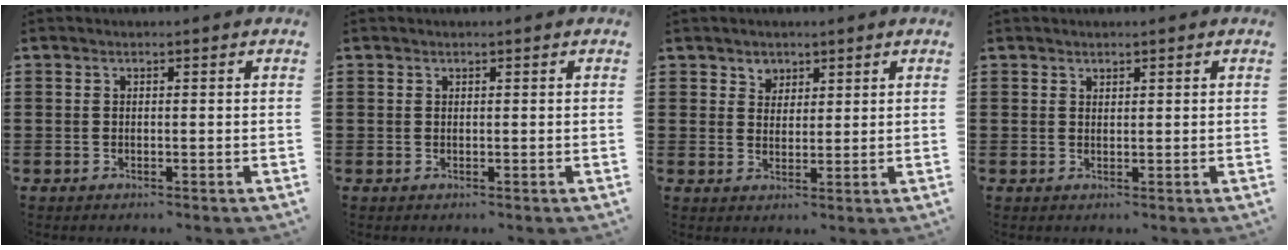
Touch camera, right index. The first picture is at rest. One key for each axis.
{"total": 0.0}
{"total": 2.8, "fx": 1.9, "fy": 2.0, "fz": 0.0, "tx": -0.012, "ty": 0.010, "tz": 0.035}
{"total": 0.9, "fx": 0.9, "fy": 0.3, "fz": -0.1, "tx": 0.000, "ty": 0.001, "tz": 0.017}